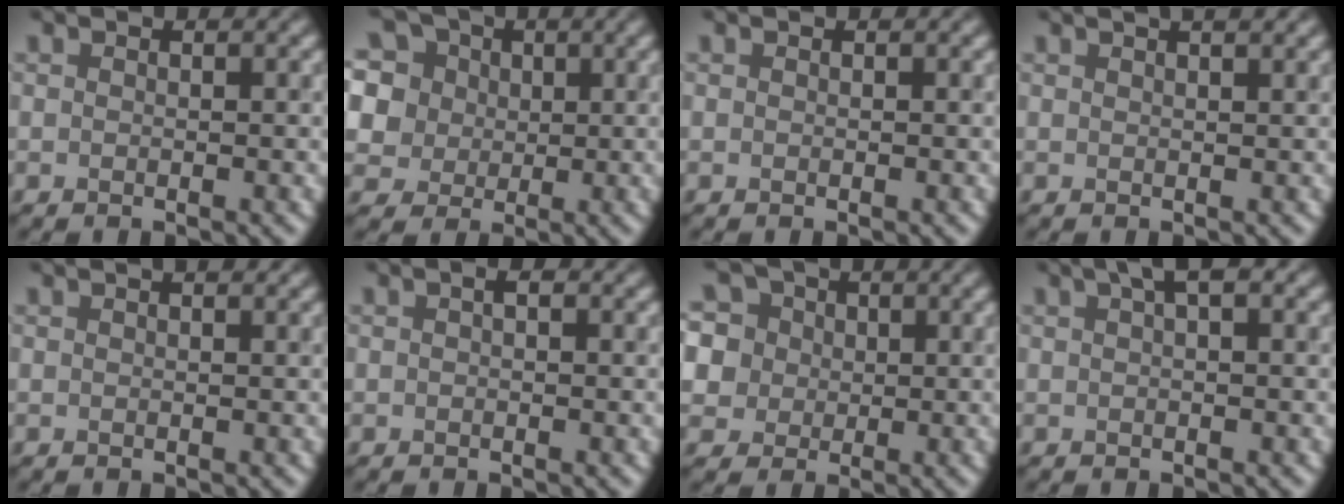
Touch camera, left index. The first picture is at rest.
{"total": 13.8, "force": [6.6, 10.2, 6.6], "torque": [-0.155, 0.050, 0.096]}
{"total": 0.0}
{"total": 4.4, "force": [2.8, 1.9, 2.9], "torque": [-0.007, 0.027, 0.006]}
{"total": 1.7, "force": [1.2, 0.5, 1.1], "torque": [-0.010, -0.001, 0.007]}
{"total": 0.6, "force": [0.2, 0.3, 0.6], "torque": [-0.010, 0.003, 0.002]}
{"total": 10.8, "force": [5.0, 8.3, 4.9], "torque": [-0.107, 0.040, 0.059]}
{"total": 2.2, "force": [1.1, 0.5, 1.8], "torque": [-0.024, 0.009, 0.019]}